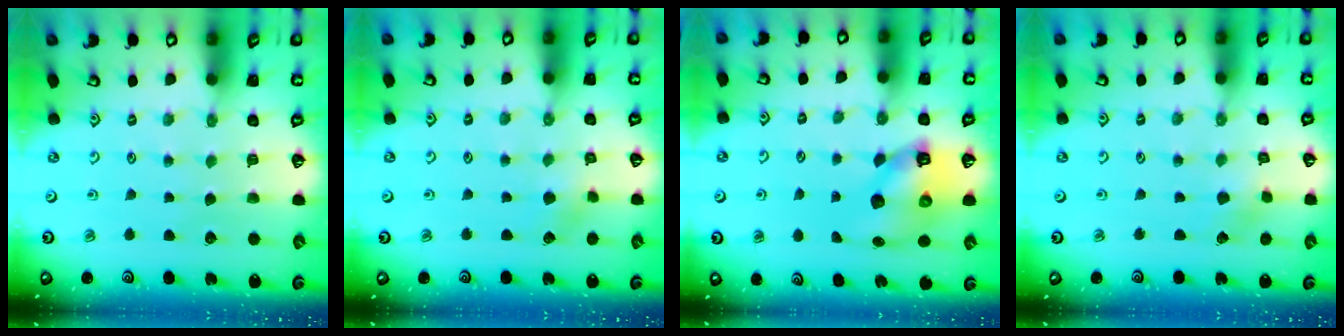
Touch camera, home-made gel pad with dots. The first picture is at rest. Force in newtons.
{"total": 3.0, "press": 3.0, "slide": 0.3}
{"total": 8.8, "press": 8.6, "slide": 1.5}
{"total": 2.7, "press": 2.7, "slide": 0.3}